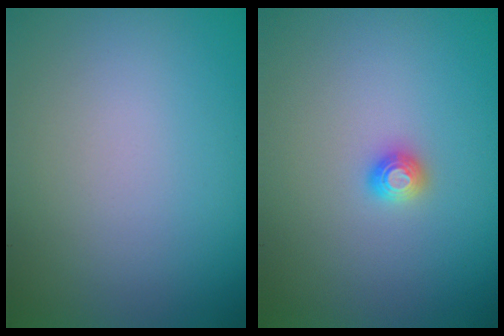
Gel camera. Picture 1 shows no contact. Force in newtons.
{"total": 1.2, "press": 1.2, "slide": 0.1}